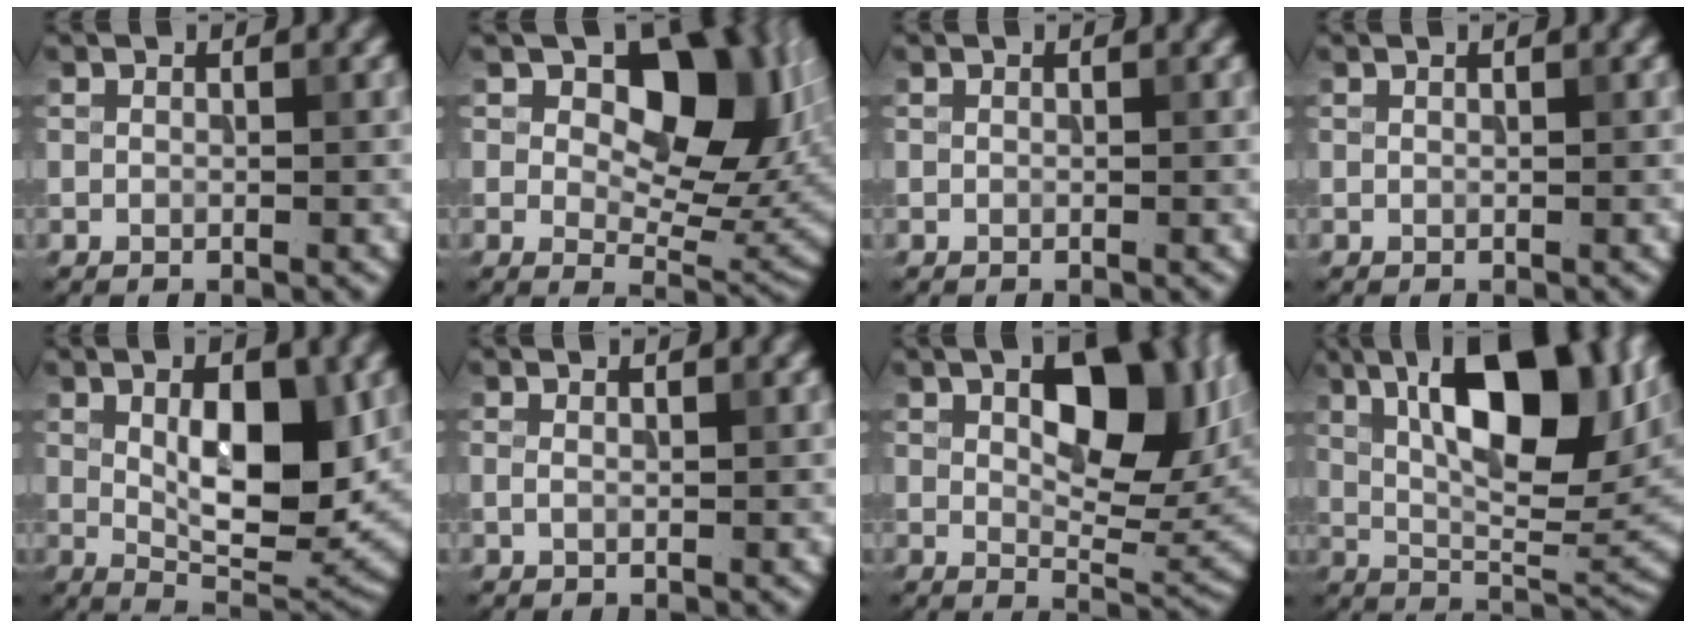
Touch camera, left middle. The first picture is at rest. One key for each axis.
{"total": 11.3, "fx": 3.6, "fy": 6.6, "fz": 8.4, "tx": -0.111, "ty": -0.012, "tz": 0.057}
{"total": 0.0}
{"total": 0.0}
{"total": 8.8, "fx": 1.3, "fy": 3.5, "fz": 7.9, "tx": -0.116, "ty": -0.006, "tz": 0.027}
{"total": 0.8, "fx": 0.4, "fy": 0.1, "fz": 0.7, "tx": -0.013, "ty": 0.002, "tz": 0.004}
{"total": 11.4, "fx": 3.2, "fy": 5.2, "fz": 9.6, "tx": -0.133, "ty": 0.004, "tz": 0.052}
{"total": 14.1, "fx": 5.1, "fy": 5.0, "fz": 12.1, "tx": -0.174, "ty": 0.009, "tz": 0.080}